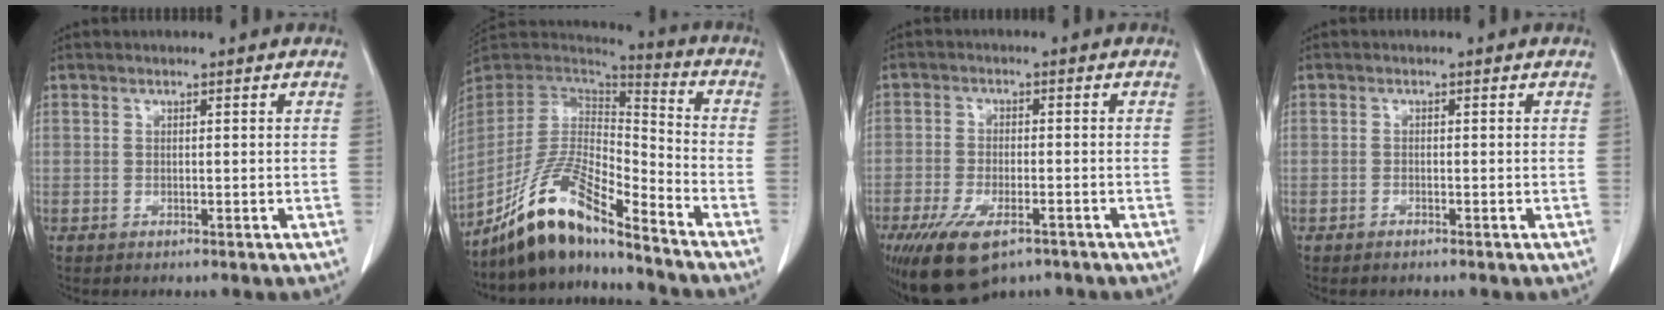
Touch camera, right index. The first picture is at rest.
{"total": 14.4, "force": [-11.6, 2.2, 8.4], "torque": [-0.164, 0.010, -0.215]}
{"total": 10.8, "force": [-7.0, 4.2, 7.1], "torque": [-0.134, -0.017, -0.114]}
{"total": 0.8, "force": [-0.7, 0.2, 0.3], "torque": [-0.010, -0.001, -0.010]}